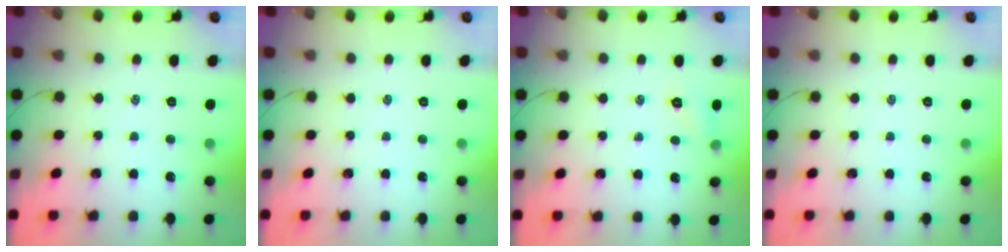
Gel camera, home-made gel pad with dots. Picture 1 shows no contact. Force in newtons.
{"total": 0.0}
{"total": 5.6, "press": 5.4, "slide": 1.6}
{"total": 0.0}